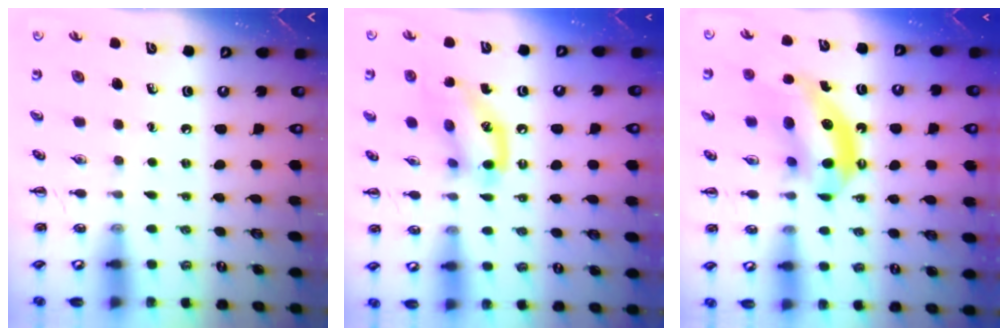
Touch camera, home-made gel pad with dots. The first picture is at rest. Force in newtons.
{"total": 13.0, "press": 12.9, "slide": 1.0}
{"total": 13.3, "press": 12.8, "slide": 3.7}